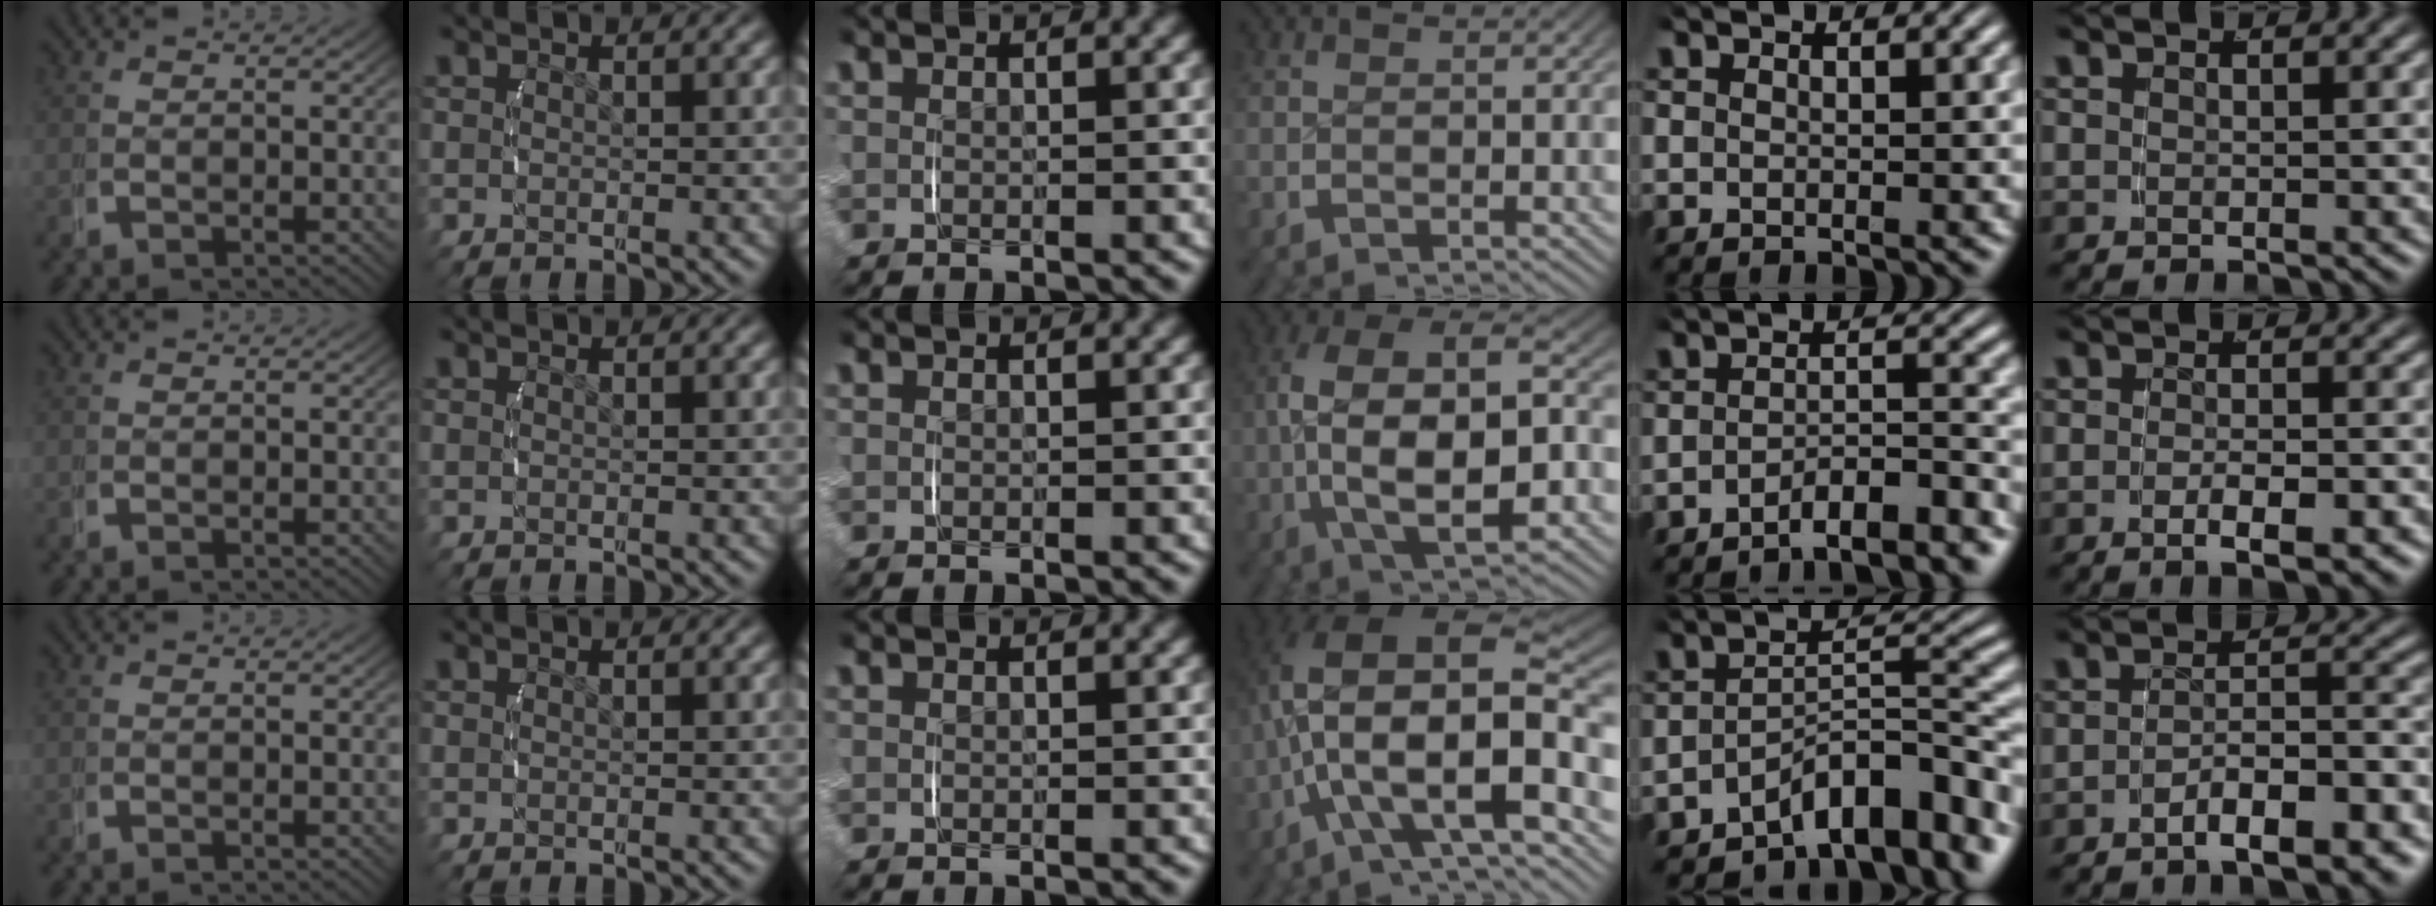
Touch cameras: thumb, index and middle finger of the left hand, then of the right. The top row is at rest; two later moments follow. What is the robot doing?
{"motion": "lift_and_place", "object": "toothpaste"}